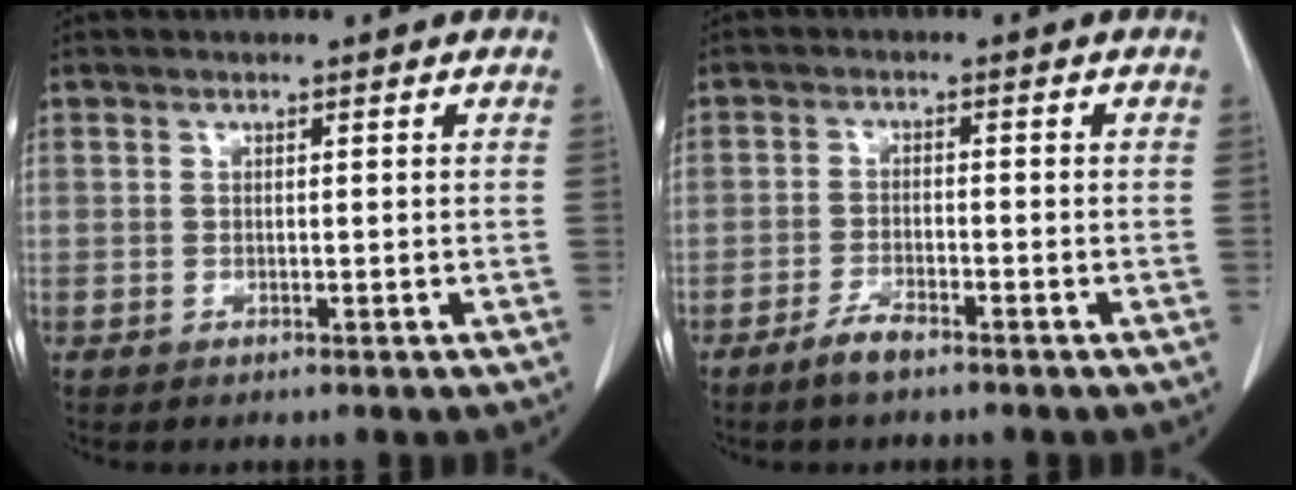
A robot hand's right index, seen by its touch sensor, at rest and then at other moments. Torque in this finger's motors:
{"motor_torque": [-0.07, -0.02, 0.14, 0.05]}